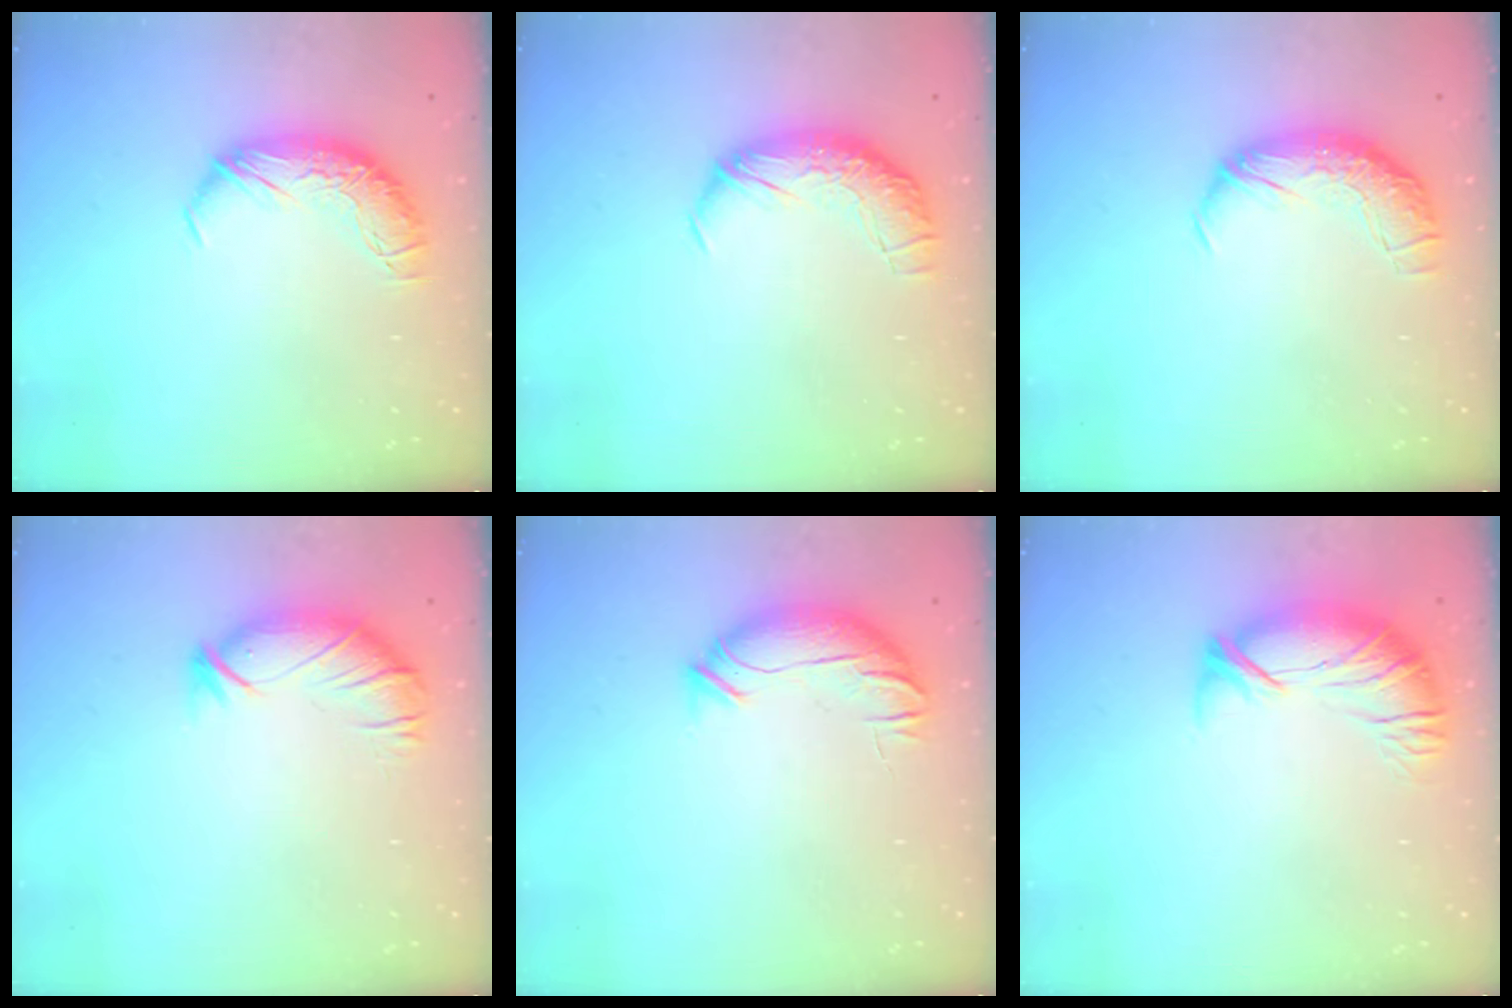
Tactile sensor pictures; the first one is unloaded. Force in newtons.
{"total": 2.3, "press": 0.9, "slide": 2.1}
{"total": 2.3, "press": 1.0, "slide": 2.1}
{"total": 2.9, "press": 2.3, "slide": 1.7}
{"total": 4.0, "press": 3.5, "slide": 1.9}
{"total": 3.3, "press": 2.3, "slide": 2.4}